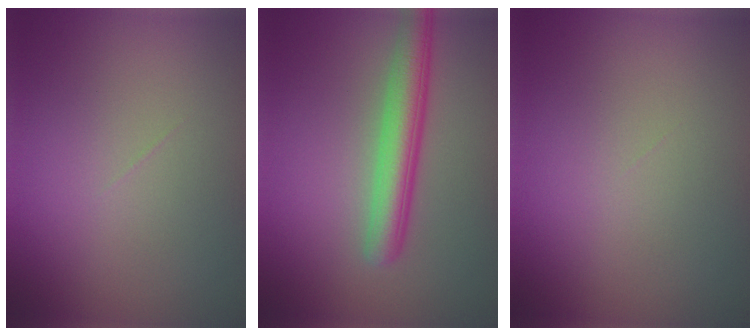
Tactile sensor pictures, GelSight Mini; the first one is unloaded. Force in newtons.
{"total": 4.1, "press": 4.1, "slide": 0.1}
{"total": 0.0}